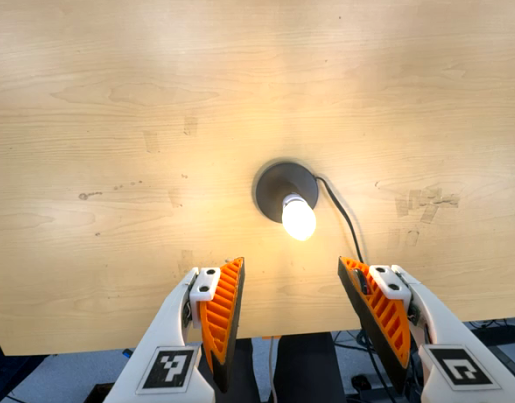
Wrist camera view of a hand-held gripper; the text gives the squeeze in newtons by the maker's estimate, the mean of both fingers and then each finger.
{"total": 0.0}